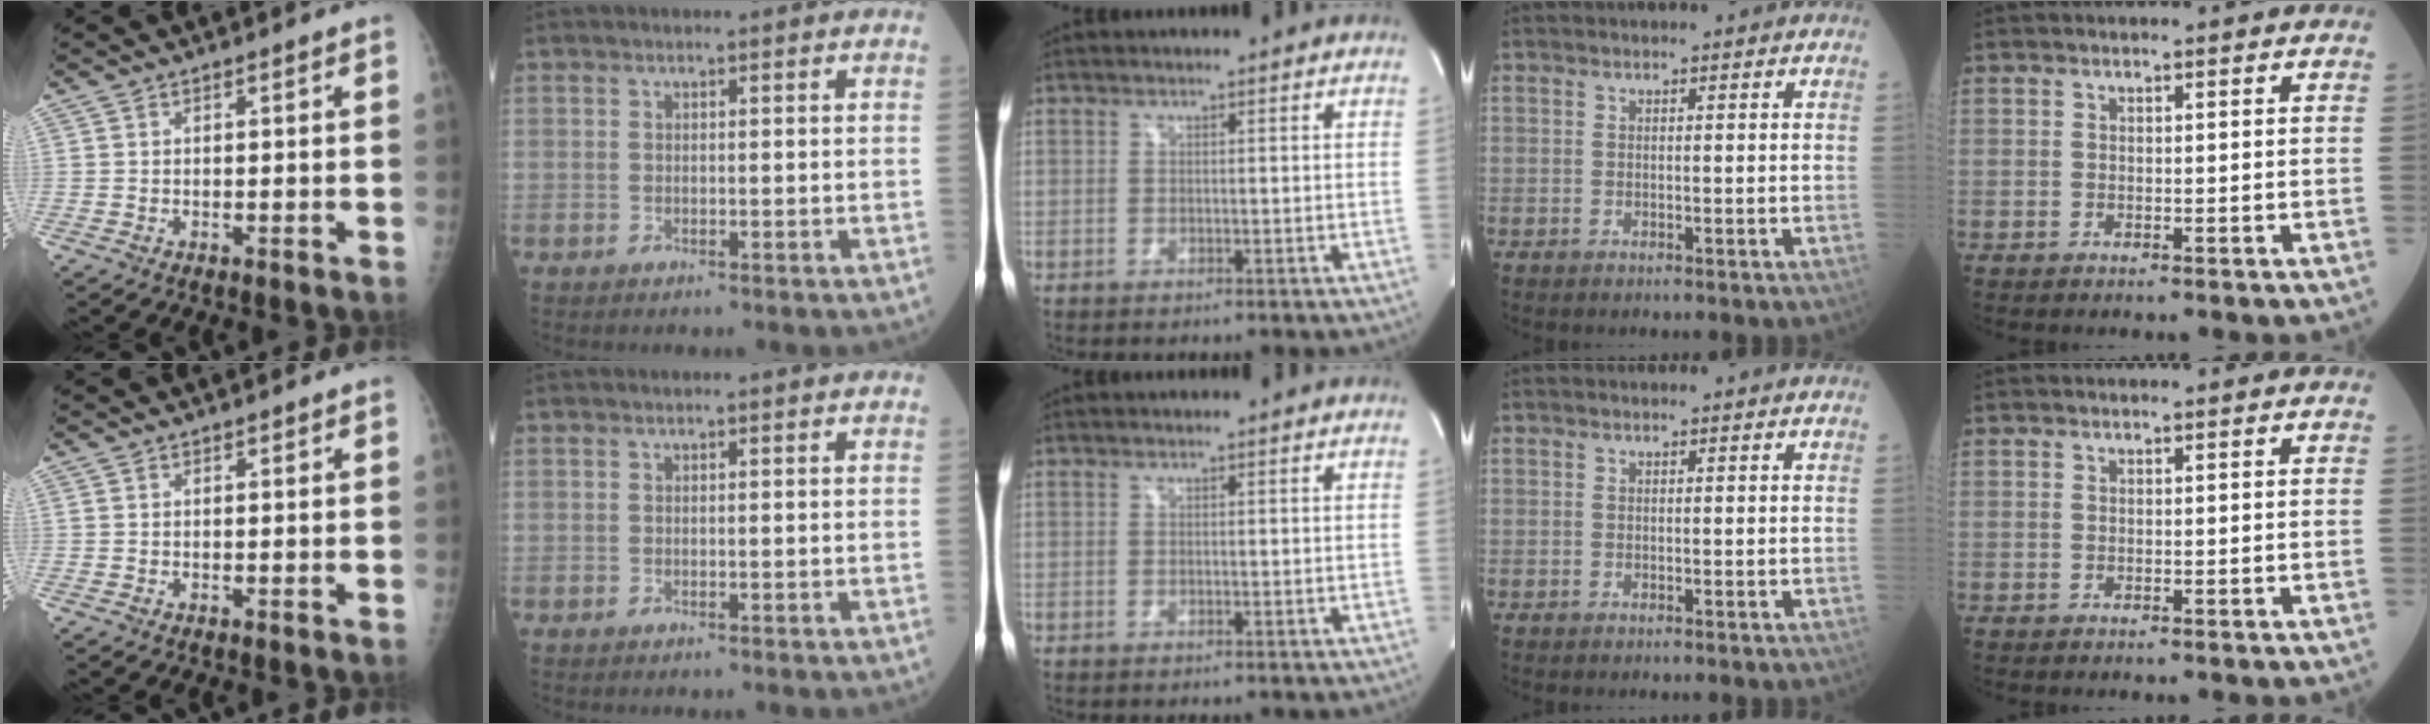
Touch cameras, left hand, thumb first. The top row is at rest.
{}